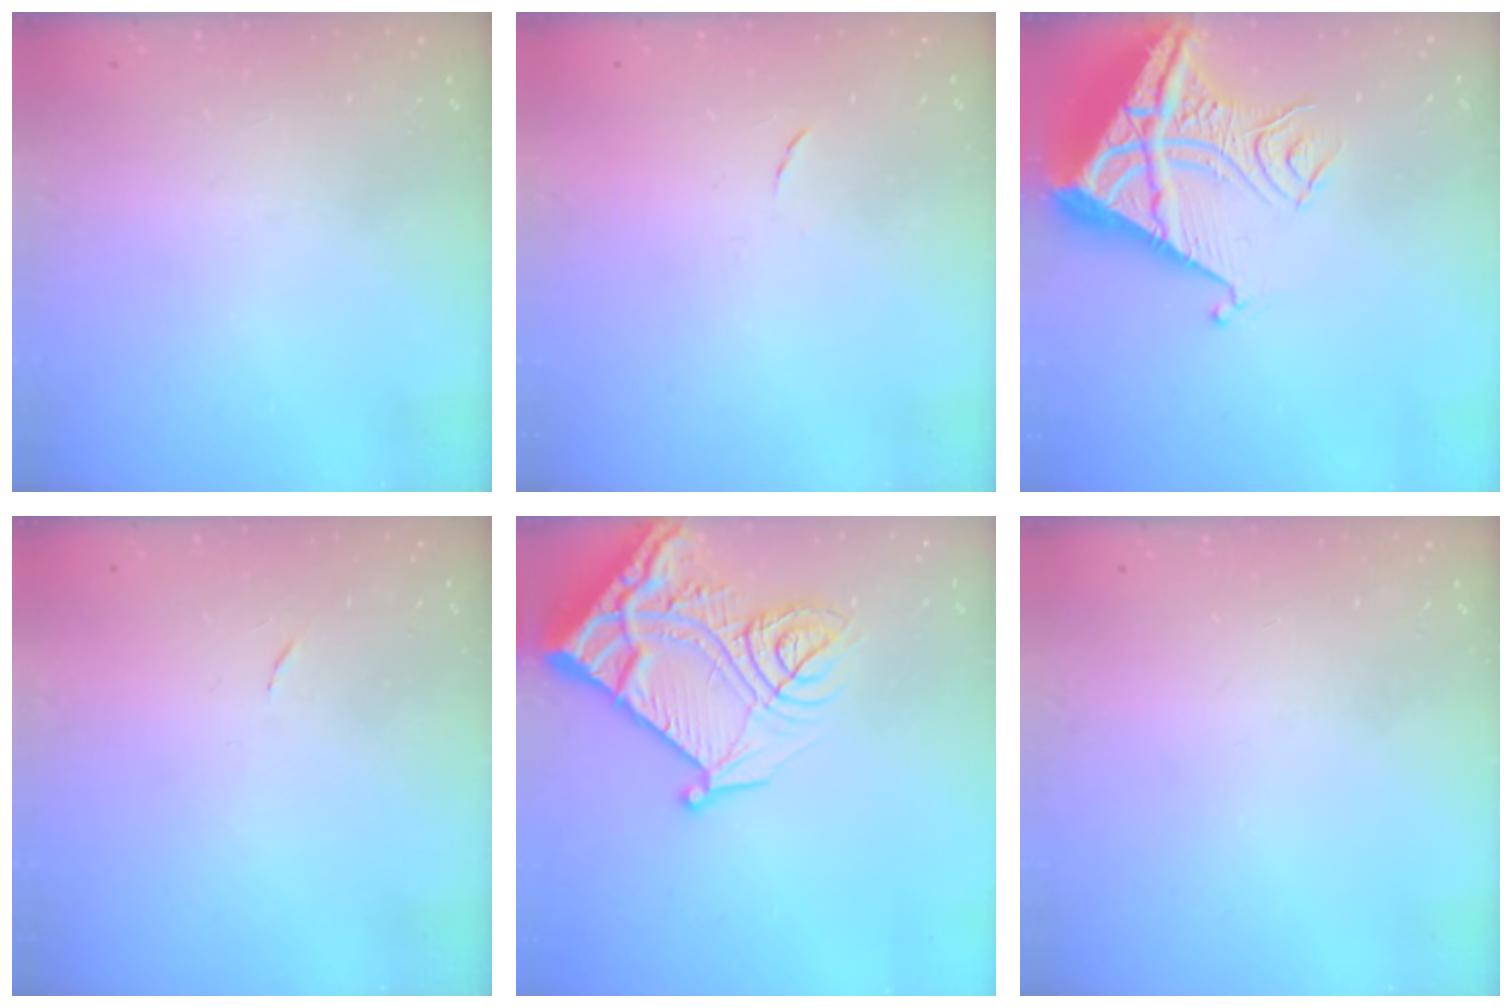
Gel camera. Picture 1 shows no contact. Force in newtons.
{"total": 4.2, "press": 4.2, "slide": 0.5}
{"total": 11.5, "press": 11.5, "slide": 1.2}
{"total": 3.5, "press": 3.3, "slide": 1.2}
{"total": 22.5, "press": 22.3, "slide": 2.7}
{"total": 0.0}